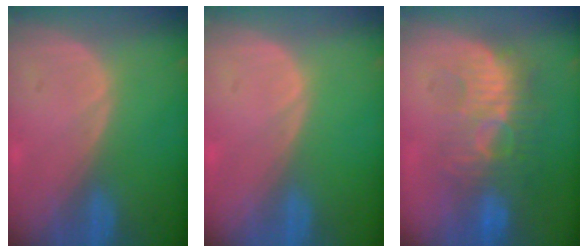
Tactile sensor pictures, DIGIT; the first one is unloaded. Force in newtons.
{"total": 0.0}
{"total": 9.3, "press": 8.9, "slide": 2.8}